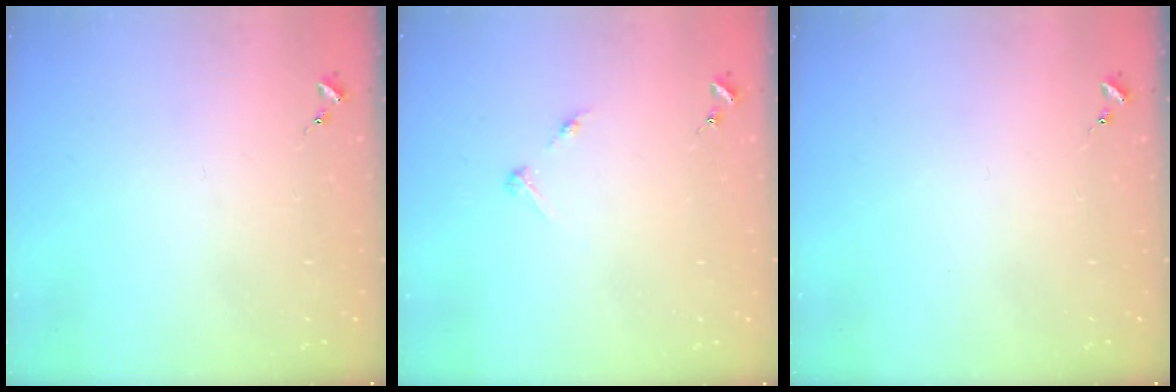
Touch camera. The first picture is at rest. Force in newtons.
{"total": 3.2, "press": 3.1, "slide": 0.4}
{"total": 0.0}